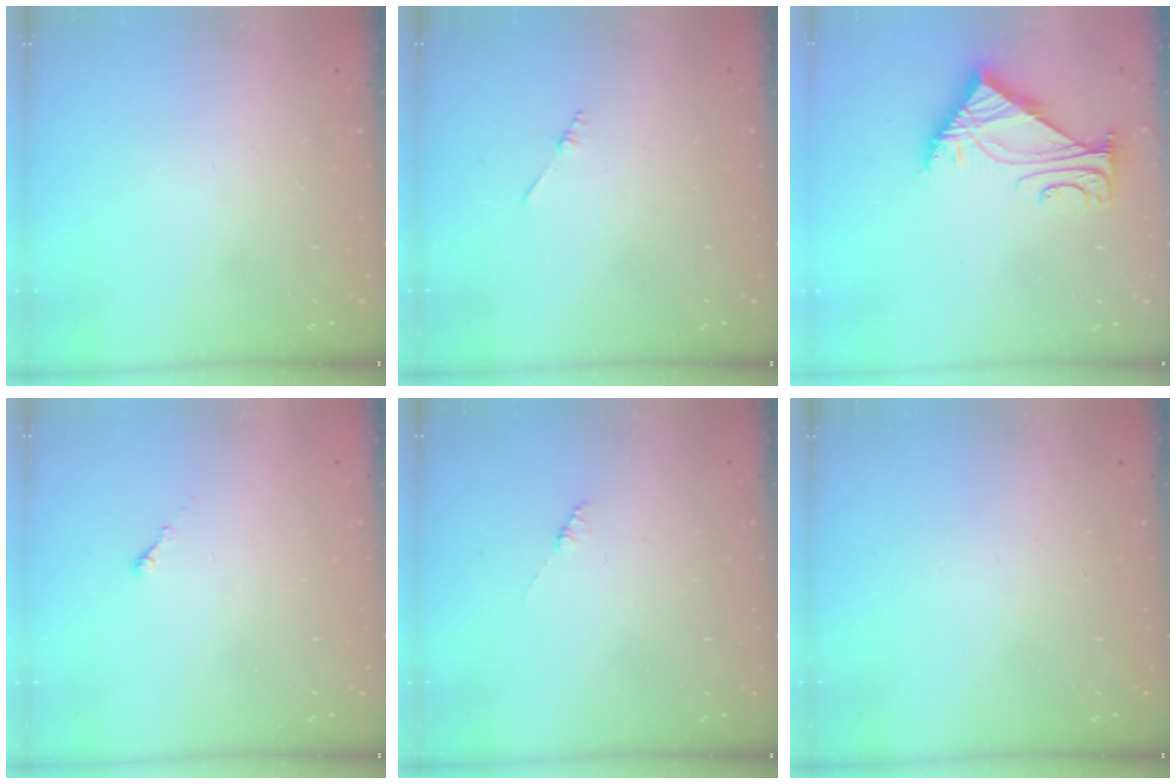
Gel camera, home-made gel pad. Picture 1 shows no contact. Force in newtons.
{"total": 1.3, "press": 1.3, "slide": 0.3}
{"total": 6.1, "press": 6.1, "slide": 0.0}
{"total": 0.0}
{"total": 0.9, "press": 0.8, "slide": 0.2}
{"total": 0.0}